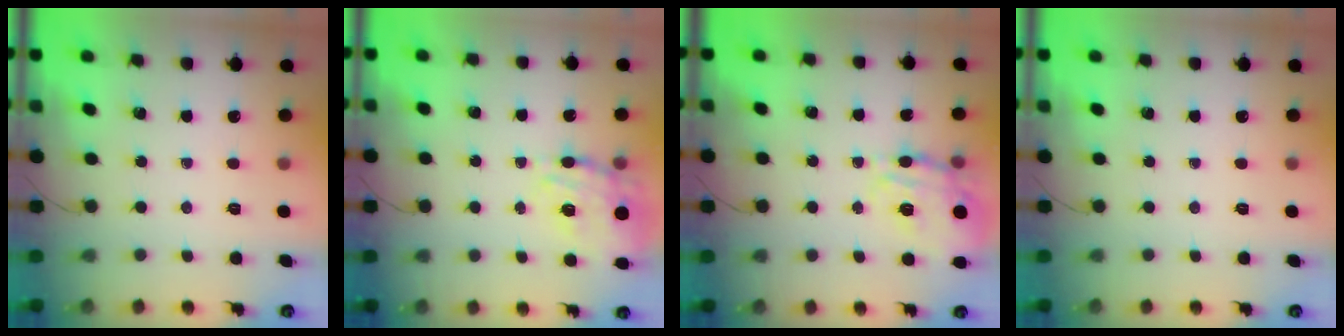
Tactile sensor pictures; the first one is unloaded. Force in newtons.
{"total": 19.5, "press": 19.1, "slide": 3.6}
{"total": 16.4, "press": 16.3, "slide": 1.8}
{"total": 0.0}